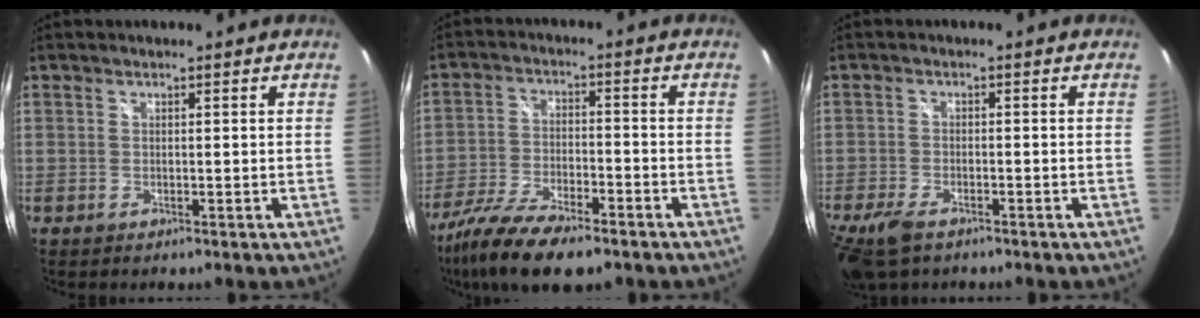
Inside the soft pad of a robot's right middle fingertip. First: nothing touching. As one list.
[{"total": 15.8, "force": [-11.7, 4.7, 9.5], "torque": [-0.205, -0.042, -0.211]}, {"total": 7.8, "force": [-5.5, 3.3, 4.4], "torque": [-0.121, -0.025, -0.104]}]